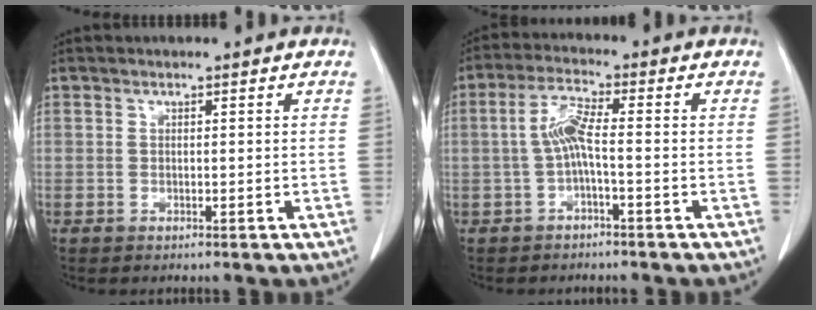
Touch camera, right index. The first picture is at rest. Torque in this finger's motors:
{"motor_torque": [0.47, -0.20, 0.25, 0.04]}